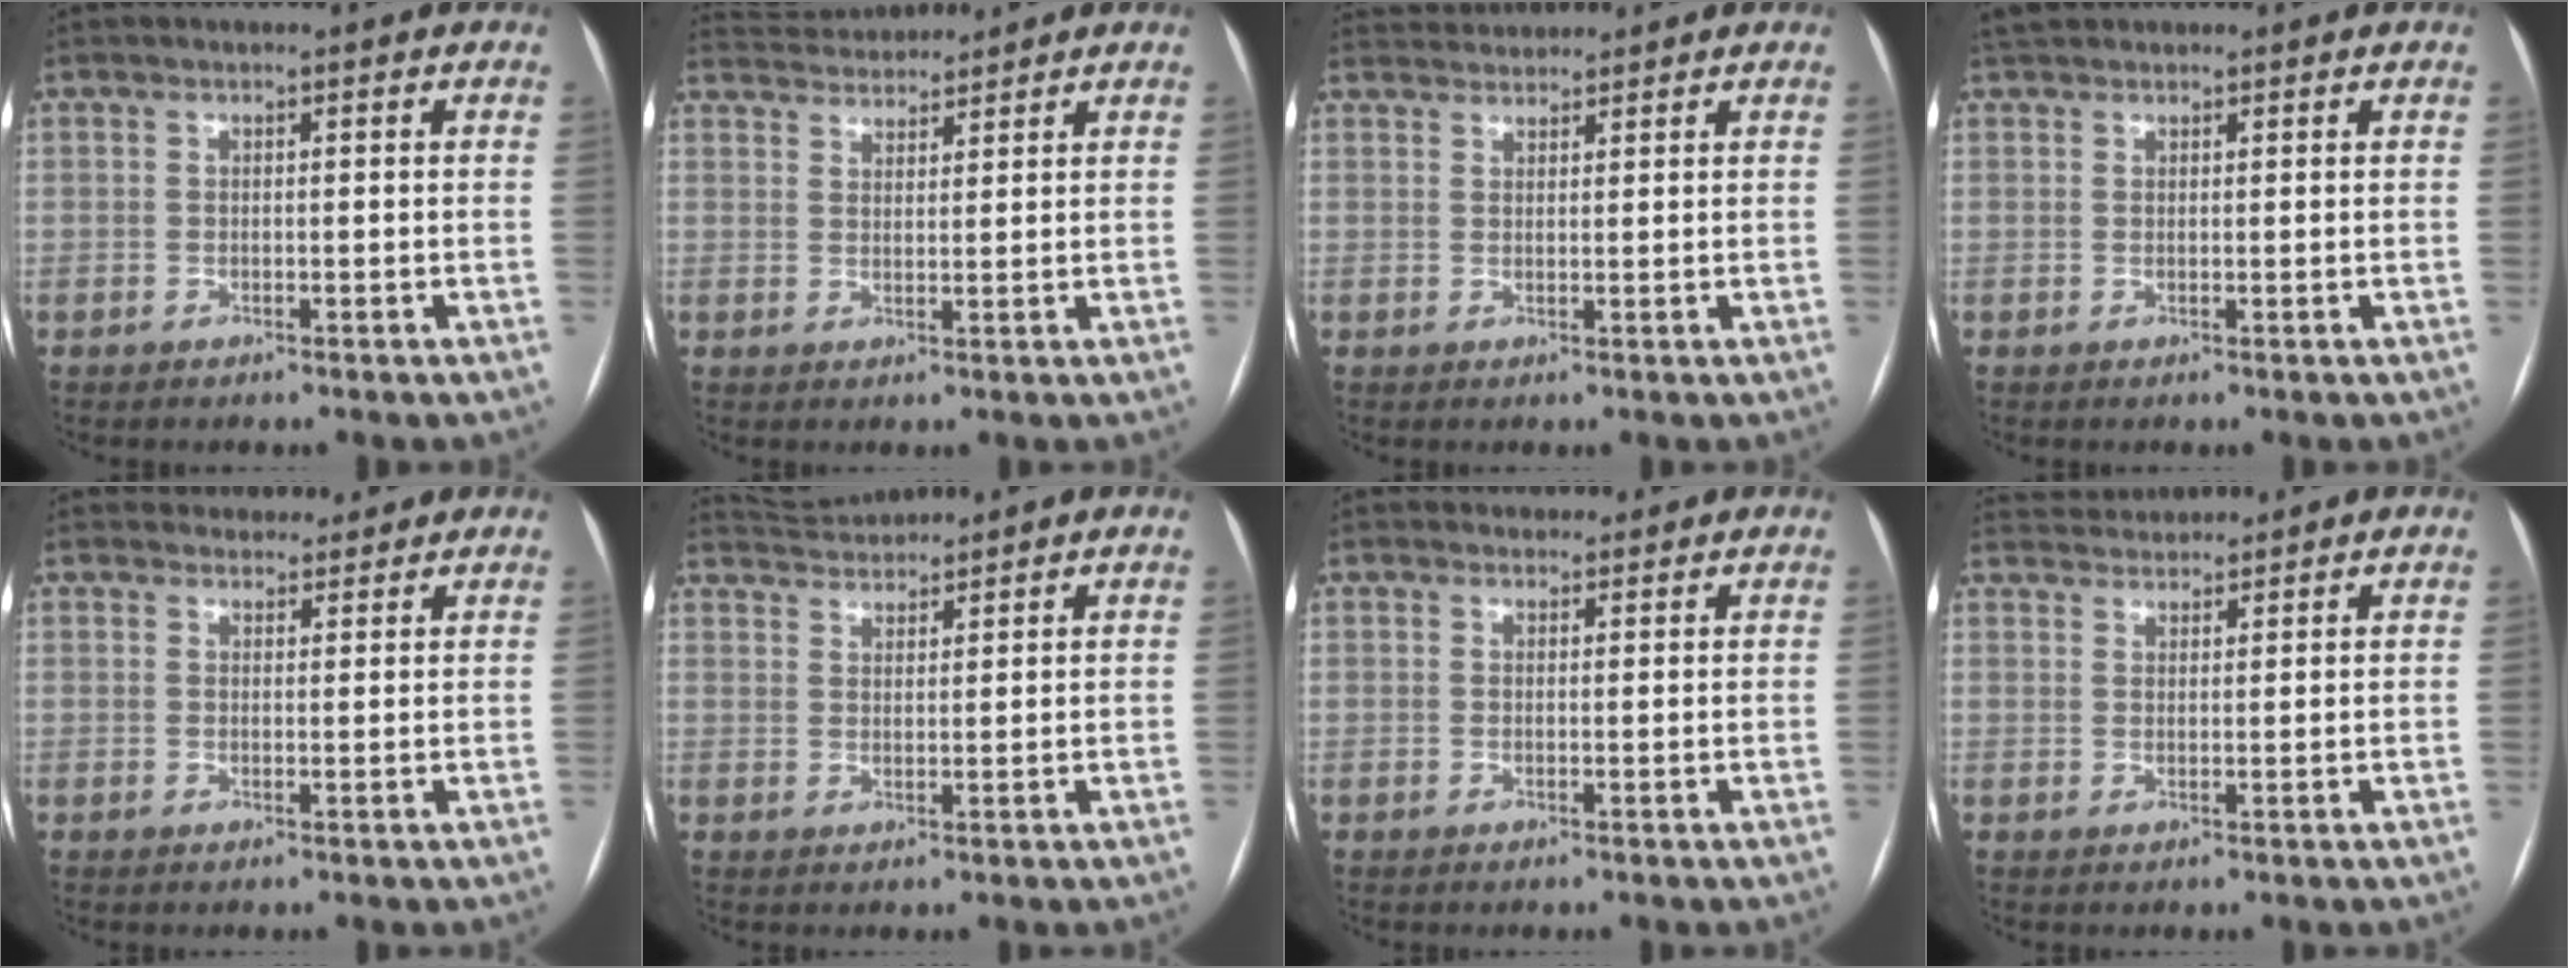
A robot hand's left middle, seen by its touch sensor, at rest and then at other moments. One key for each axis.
{"total": 6.6, "fx": 6.5, "fy": 0.5, "fz": 0.8, "tx": -0.024, "ty": 0.028, "tz": 0.107}
{"total": 3.7, "fx": 3.7, "fy": 0.3, "fz": -0.1, "tx": -0.005, "ty": 0.028, "tz": 0.069}
{"total": 2.4, "fx": 2.0, "fy": 1.0, "fz": 0.7, "tx": -0.017, "ty": 0.026, "tz": 0.035}
{"total": 4.6, "fx": 4.3, "fy": 1.6, "fz": 0.0, "tx": 0.006, "ty": 0.013, "tz": 0.054}
{"total": 4.5, "fx": 4.5, "fy": -0.1, "fz": -0.1, "tx": -0.007, "ty": 0.021, "tz": 0.083}
{"total": 2.2, "fx": 2.0, "fy": 0.8, "fz": -0.2, "tx": 0.004, "ty": 0.011, "tz": 0.027}
{"total": 4.8, "fx": 4.8, "fy": 0.4, "fz": 0.3, "tx": -0.012, "ty": 0.030, "tz": 0.082}